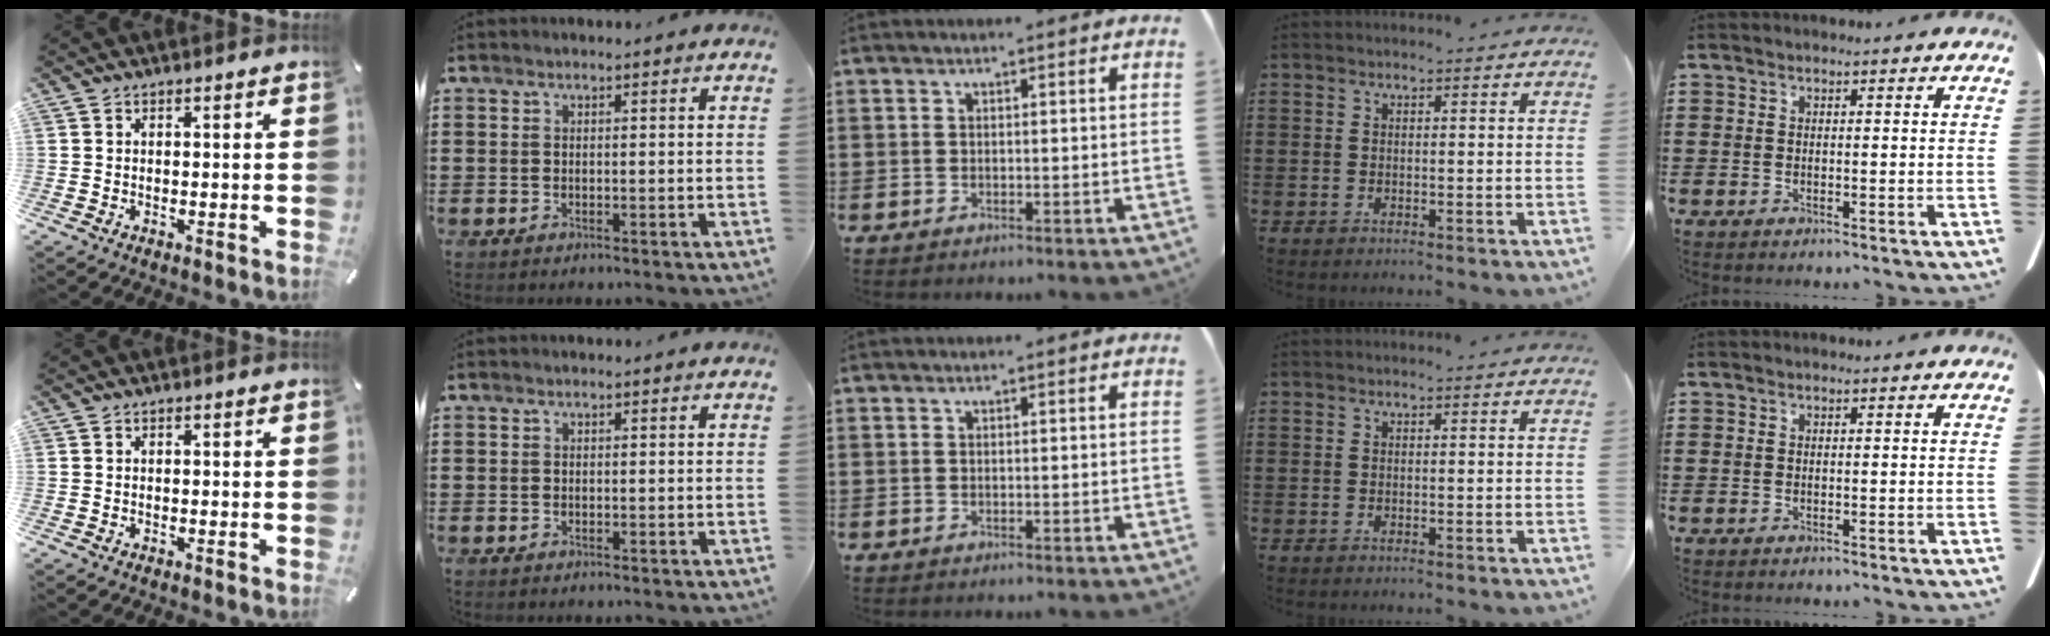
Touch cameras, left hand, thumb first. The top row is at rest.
{}